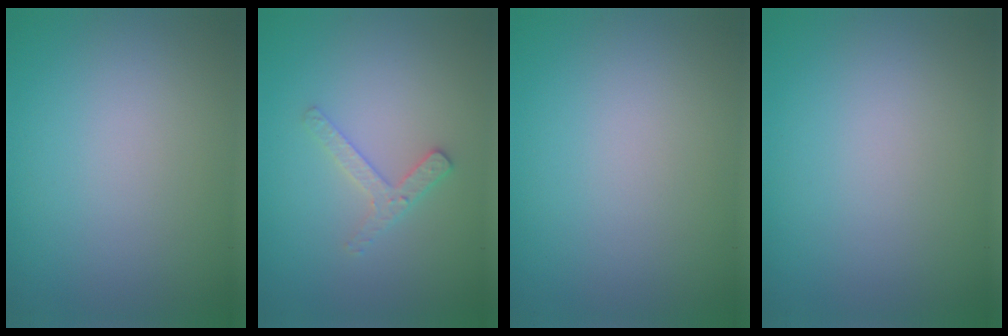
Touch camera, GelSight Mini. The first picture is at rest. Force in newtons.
{"total": 1.9, "press": 1.8, "slide": 0.4}
{"total": 0.0}
{"total": 0.0}